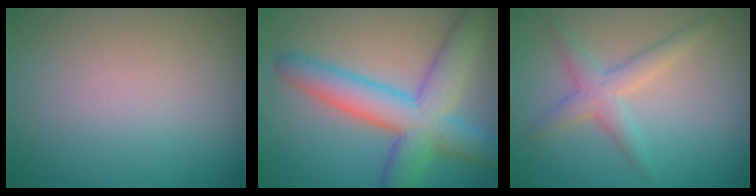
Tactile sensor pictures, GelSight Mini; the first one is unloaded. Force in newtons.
{"total": 7.2, "press": 7.2, "slide": 0.3}
{"total": 1.7, "press": 1.7, "slide": 0.2}